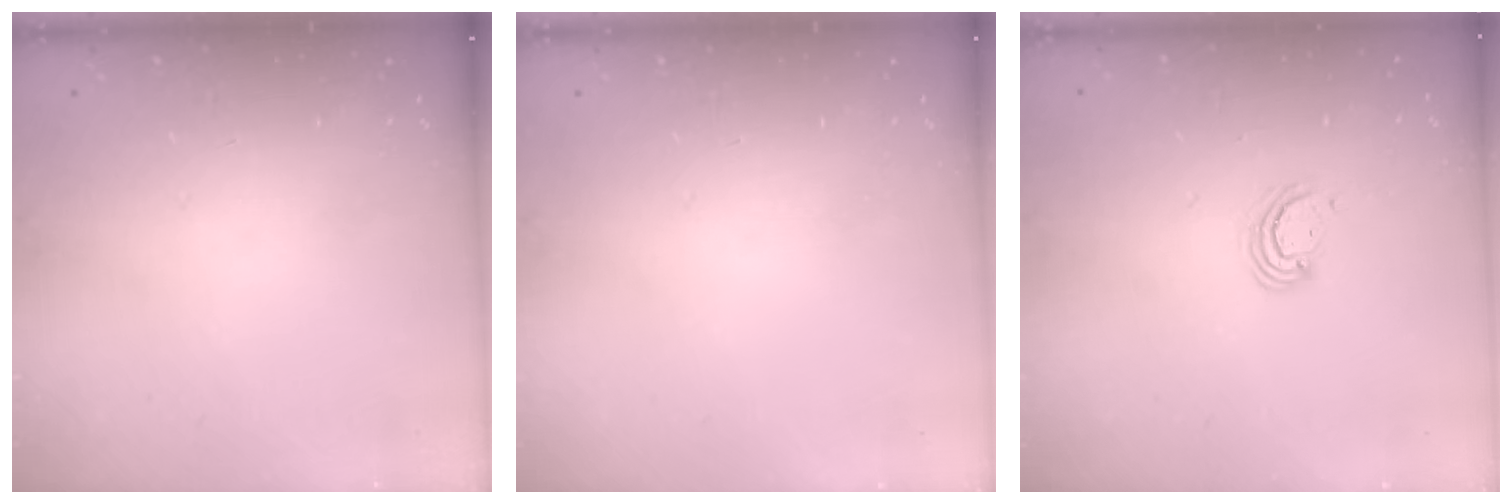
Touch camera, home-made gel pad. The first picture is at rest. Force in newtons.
{"total": 0.0}
{"total": 3.2, "press": 3.1, "slide": 0.3}